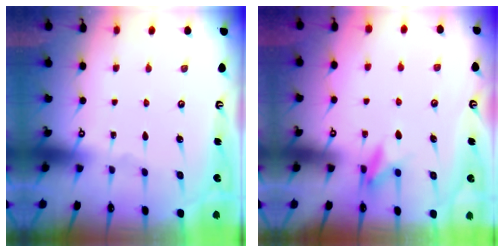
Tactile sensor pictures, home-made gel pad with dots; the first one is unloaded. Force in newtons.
{"total": 8.2, "press": 8.0, "slide": 1.9}